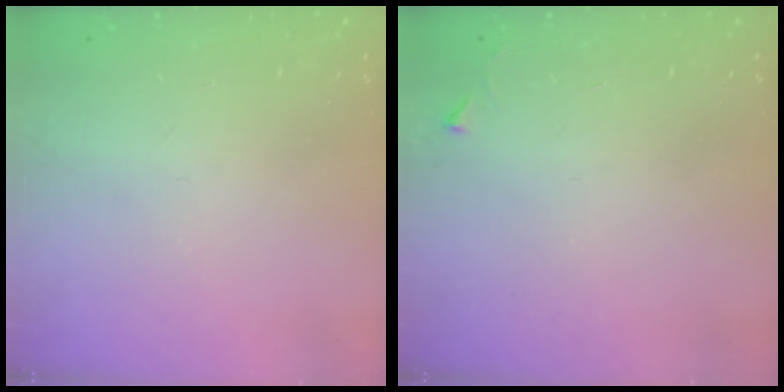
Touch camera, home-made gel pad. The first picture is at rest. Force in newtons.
{"total": 2.3, "press": 2.3, "slide": 0.4}